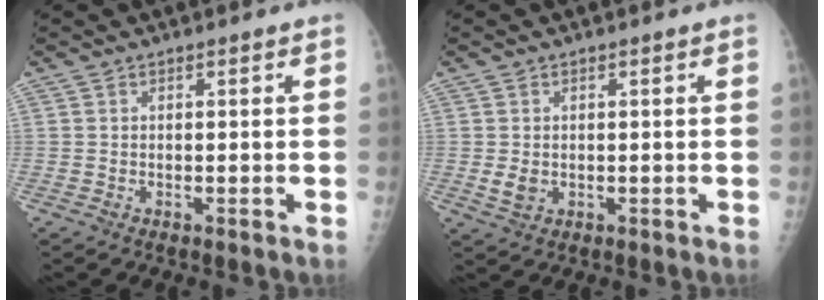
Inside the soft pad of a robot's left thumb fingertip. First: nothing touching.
{"total": 2.9, "force": [-0.1, 2.3, 1.8], "torque": [-0.028, -0.003, 0.003]}